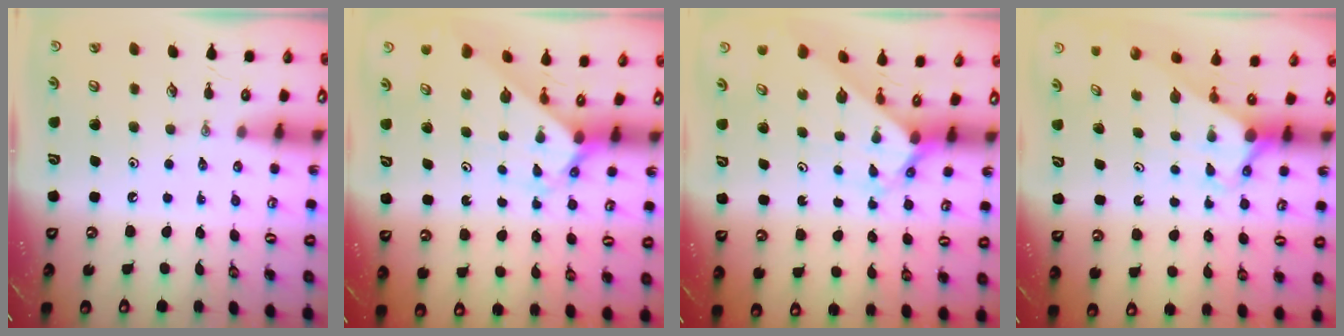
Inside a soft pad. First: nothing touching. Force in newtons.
{"total": 1.9, "press": 1.9, "slide": 0.1}
{"total": 2.4, "press": 2.4, "slide": 0.2}
{"total": 2.7, "press": 2.7, "slide": 0.0}